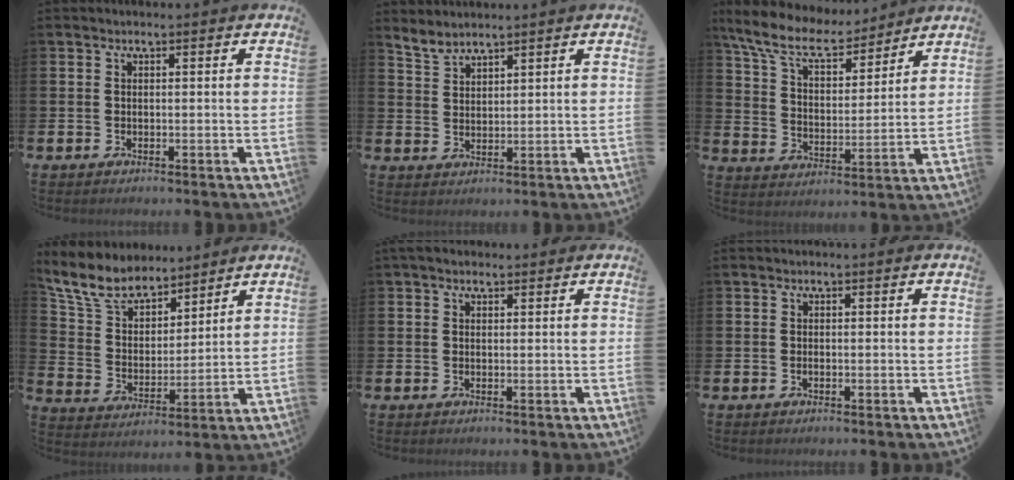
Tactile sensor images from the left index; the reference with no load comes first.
{"total": 3.1, "force": [3.1, 0.4, 0.2], "torque": [-0.018, -0.012, 0.059]}
{"total": 10.0, "force": [8.7, 2.9, 3.8], "torque": [-0.116, -0.047, 0.157]}
{"total": 8.6, "force": [7.7, 3.1, 2.2], "torque": [-0.086, -0.040, 0.142]}
{"total": 1.6, "force": [1.2, 0.9, 0.6], "torque": [0.004, 0.003, 0.017]}
{"total": 0.0}